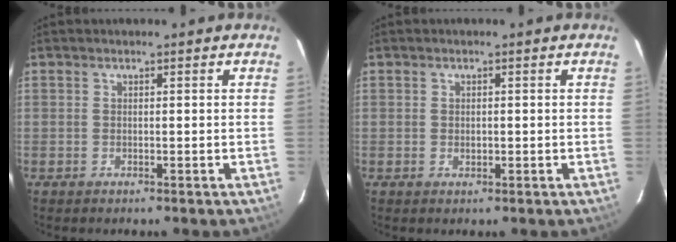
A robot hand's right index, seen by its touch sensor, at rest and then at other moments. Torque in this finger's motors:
{"motor_torque": [-0.08, 0.07, -0.04, -0.01]}